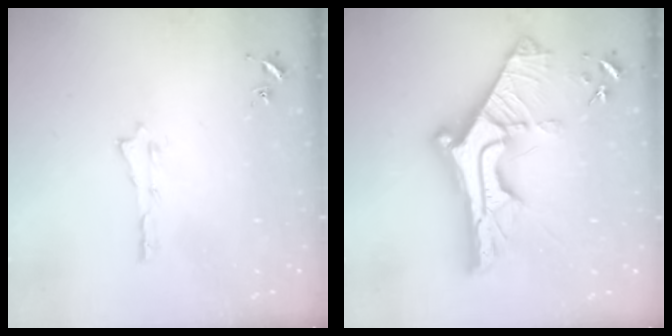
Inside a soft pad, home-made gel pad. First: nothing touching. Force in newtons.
{"total": 13.9, "press": 13.9, "slide": 1.2}